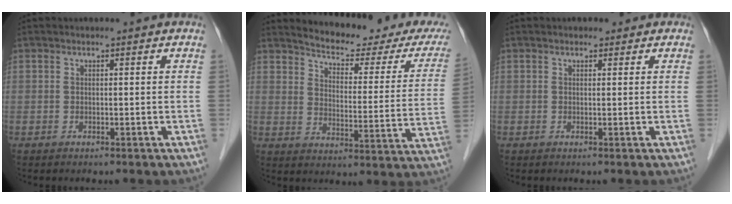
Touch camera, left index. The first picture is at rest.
{"total": 18.7, "force": [16.7, 3.3, 7.6], "torque": [-0.095, -0.044, 0.197]}
{"total": 1.1, "force": [0.6, 0.9, 0.2], "torque": [0.003, 0.004, 0.003]}